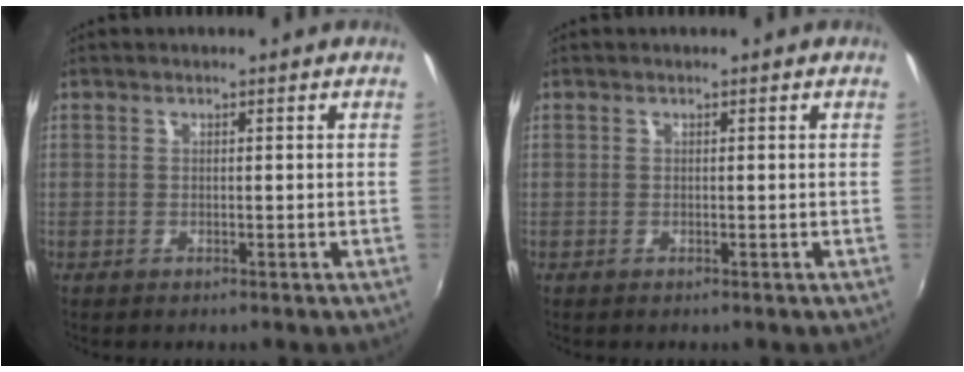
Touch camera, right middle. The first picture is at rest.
{"total": 0.0}